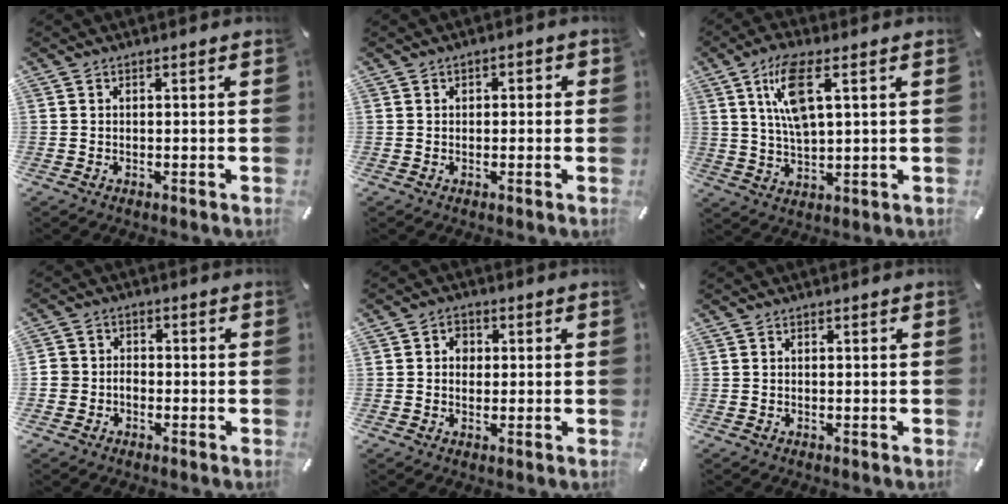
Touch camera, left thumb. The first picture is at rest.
{"total": 1.5, "force": [-0.6, 1.2, 0.7], "torque": [-0.011, 0.007, -0.014]}
{"total": 10.6, "force": [4.2, 3.8, 8.9], "torque": [-0.184, -0.001, 0.072]}
{"total": 3.6, "force": [-1.8, 3.0, 0.8], "torque": [-0.013, 0.013, -0.034]}
{"total": 3.2, "force": [0.1, 2.7, 1.6], "torque": [-0.018, 0.002, -0.004]}
{"total": 0.0}